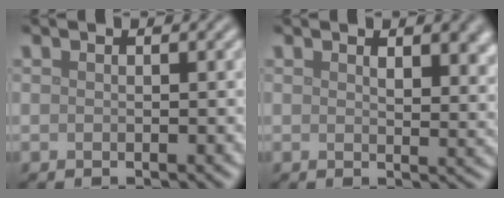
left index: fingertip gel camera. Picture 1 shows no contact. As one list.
[{"total": 4.3, "force": [1.9, 1.9, 3.4], "torque": [-0.041, -0.006, 0.034]}]